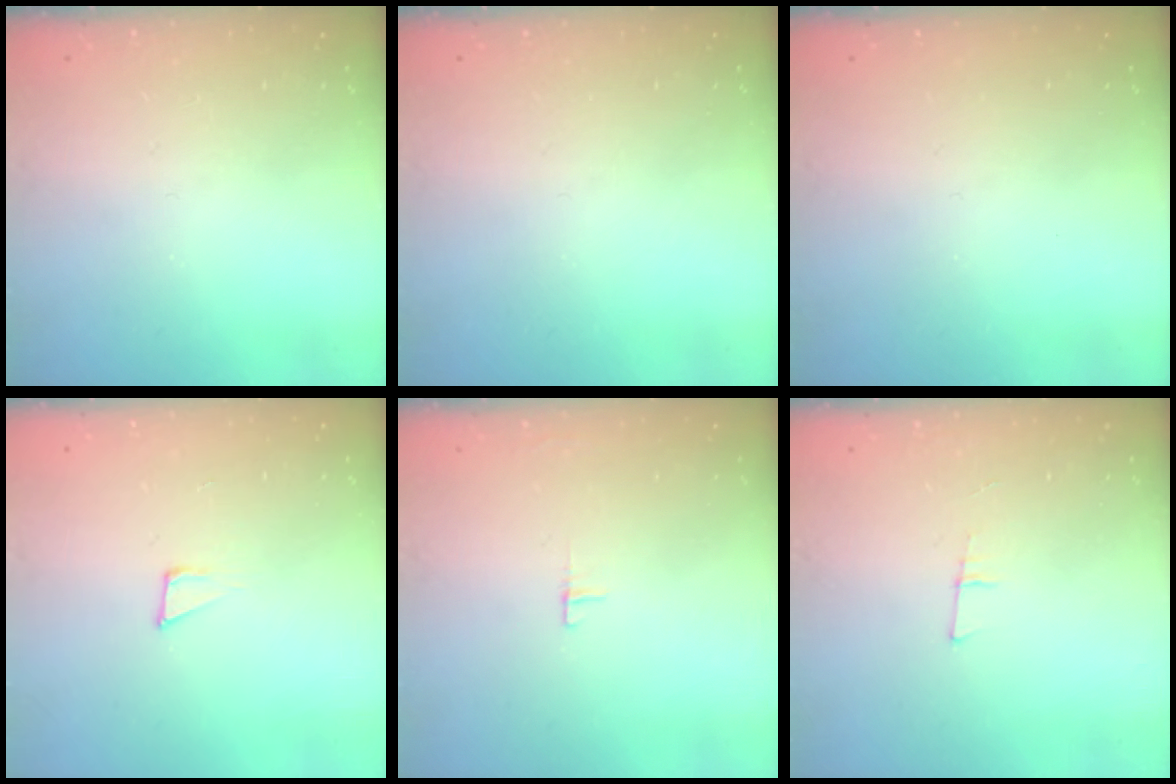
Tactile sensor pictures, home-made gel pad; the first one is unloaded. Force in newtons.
{"total": 0.0}
{"total": 0.0}
{"total": 5.5, "press": 5.4, "slide": 0.8}
{"total": 3.6, "press": 3.5, "slide": 0.3}
{"total": 5.6, "press": 4.7, "slide": 2.9}